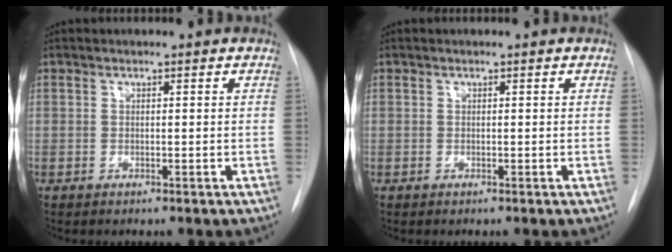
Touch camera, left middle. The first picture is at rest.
{"total": 0.0}